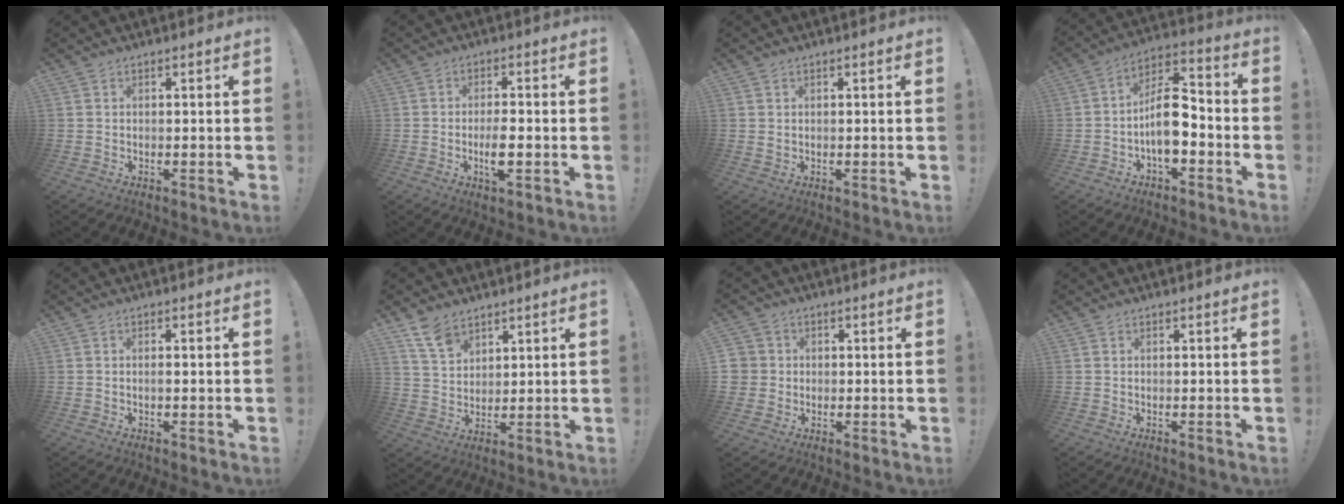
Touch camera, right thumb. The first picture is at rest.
{"total": 5.3, "force": [-1.8, 2.2, 4.4], "torque": [-0.078, 0.001, -0.031]}
{"total": 0.6, "force": [0.4, 0.4, 0.3], "torque": [-0.006, 0.000, 0.009]}
{"total": 12.5, "force": [-3.2, 7.7, 9.4], "torque": [-0.155, 0.027, -0.053]}
{"total": 0.7, "force": [-0.2, -0.2, 0.7], "torque": [-0.013, 0.000, -0.003]}
{"total": 8.3, "force": [6.0, 4.6, 3.2], "torque": [-0.071, -0.029, 0.118]}
{"total": 4.5, "force": [0.0, 4.4, 0.8], "torque": [-0.015, 0.002, 0.000]}
{"total": 0.0}